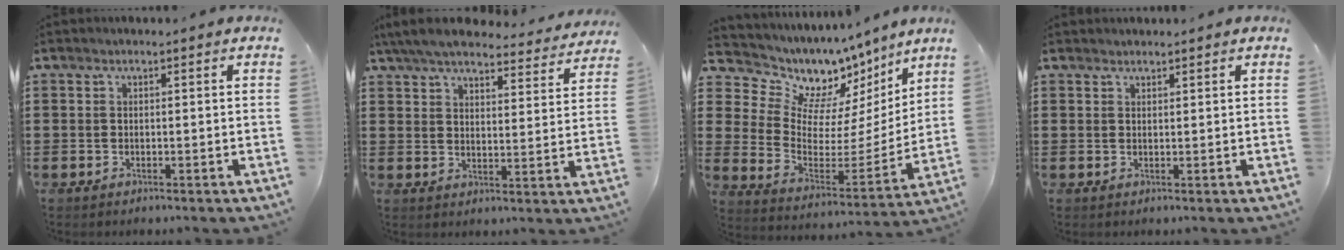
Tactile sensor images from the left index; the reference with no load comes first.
{"total": 6.5, "force": [6.0, 0.7, 2.2], "torque": [-0.066, -0.028, 0.107]}
{"total": 7.7, "force": [5.5, 4.9, 2.2], "torque": [-0.078, -0.047, 0.097]}
{"total": 1.2, "force": [1.2, 0.3, 0.0], "torque": [-0.002, 0.000, 0.023]}